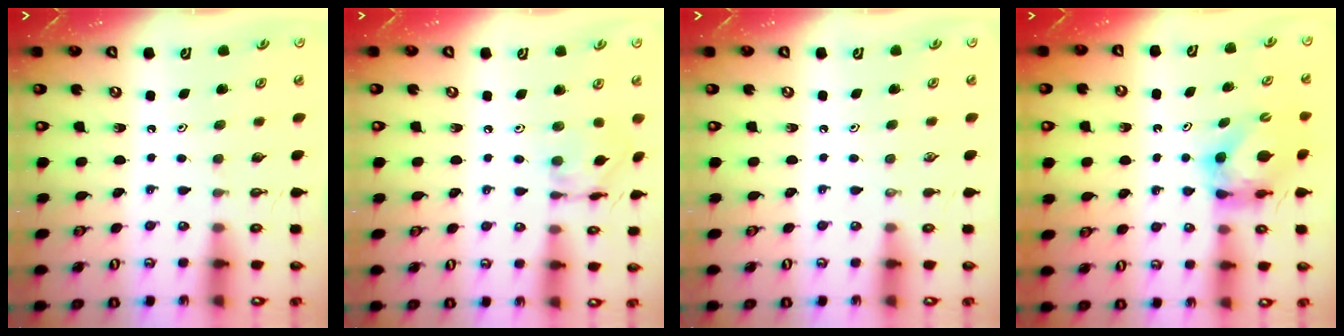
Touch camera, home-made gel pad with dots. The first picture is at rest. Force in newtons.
{"total": 7.2, "press": 7.2, "slide": 0.2}
{"total": 0.0}
{"total": 5.9, "press": 5.9, "slide": 0.7}